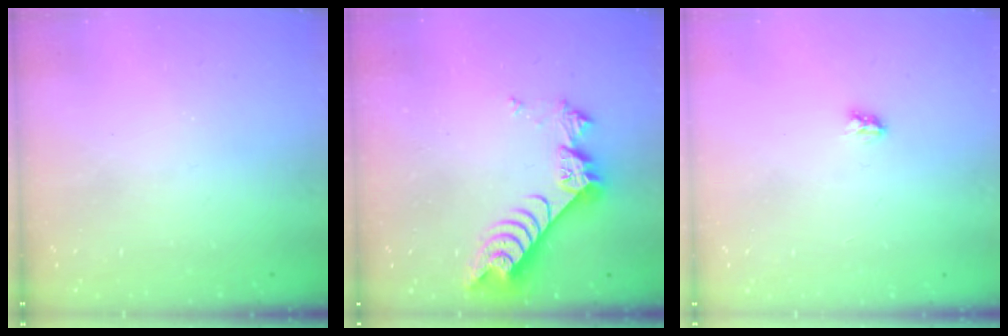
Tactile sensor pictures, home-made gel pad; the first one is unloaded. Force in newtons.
{"total": 7.9, "press": 7.9, "slide": 0.7}
{"total": 2.9, "press": 2.9, "slide": 0.3}